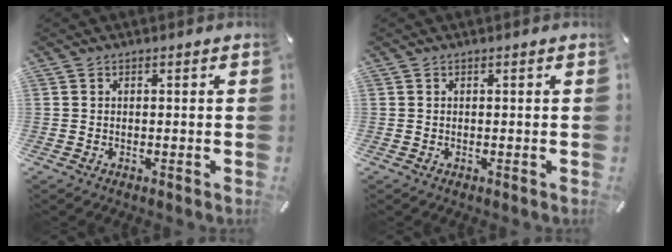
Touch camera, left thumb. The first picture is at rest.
{"total": 0.0}